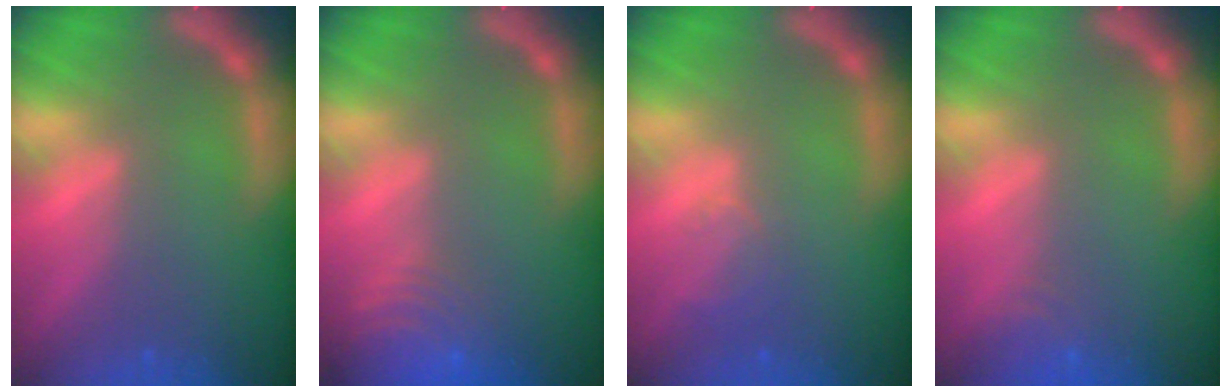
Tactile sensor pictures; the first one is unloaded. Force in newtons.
{"total": 8.5}
{"total": 2.0}
{"total": 2.4}